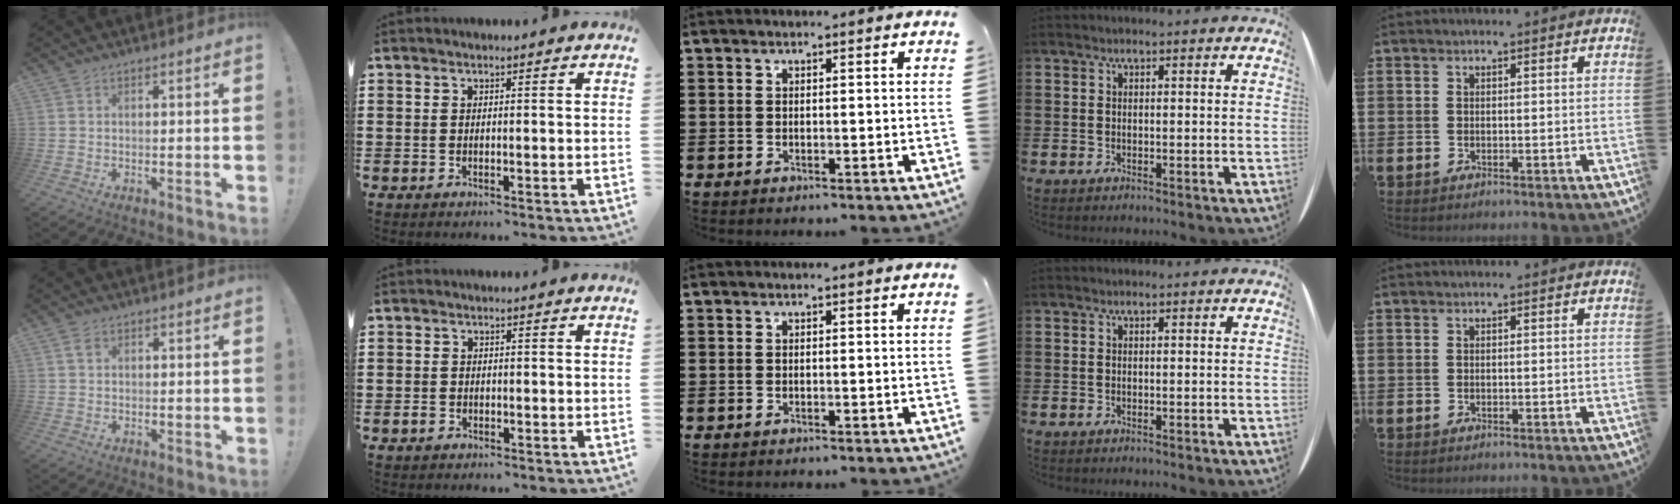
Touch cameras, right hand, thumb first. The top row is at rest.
{"thumb": {"total": 1.3, "force": [0.5, 0.9, 0.8], "torque": [-0.008, 0.001, 0.007]}, "index": {"total": 1.1, "force": [-0.6, 0.7, 0.5], "torque": [-0.010, 0.000, -0.012]}}